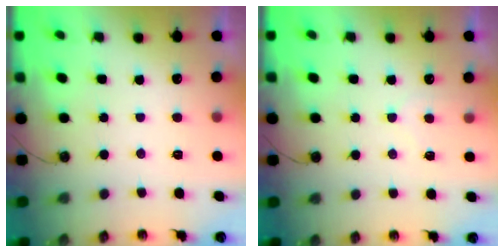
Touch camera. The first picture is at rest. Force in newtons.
{"total": 5.3, "press": 5.3, "slide": 0.5}